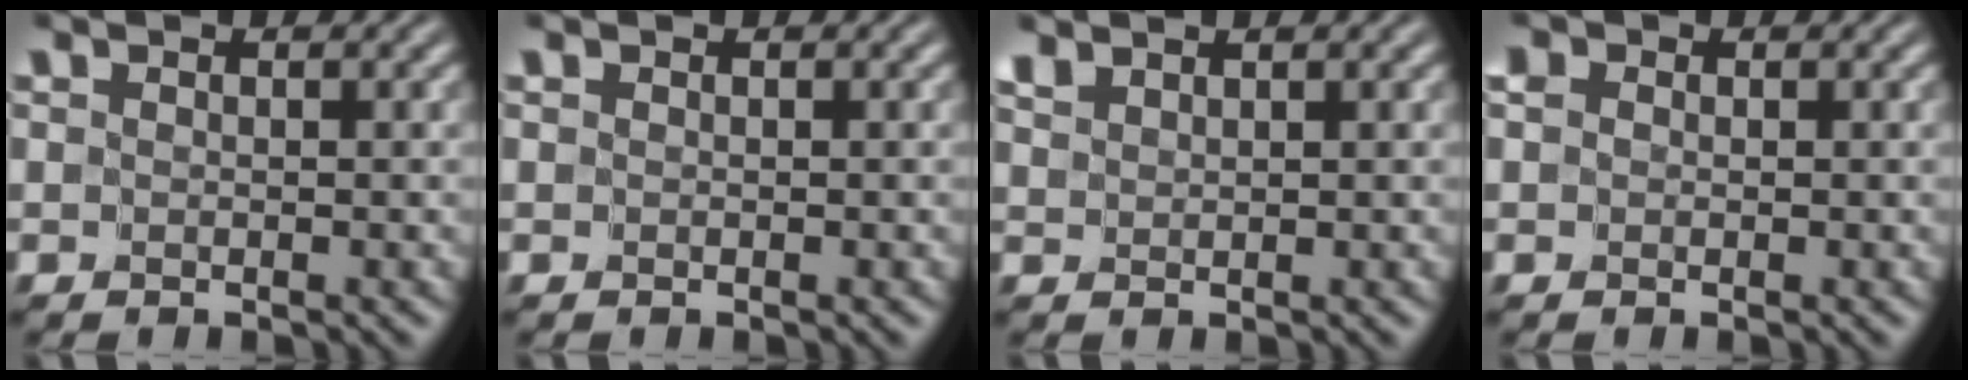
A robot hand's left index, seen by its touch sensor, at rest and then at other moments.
{"total": 0.0}
{"total": 1.4, "force": [1.4, 0.2, -0.1], "torque": [-0.003, 0.007, 0.034]}
{"total": 1.4, "force": [0.3, 1.3, 0.6], "torque": [-0.001, 0.007, -0.008]}